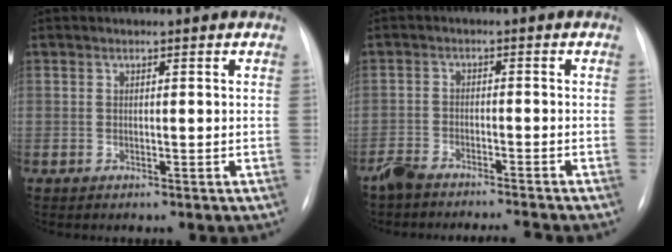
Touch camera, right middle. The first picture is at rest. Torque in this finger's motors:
{"motor_torque": [-0.06, -0.24, 0.08, 0.03]}